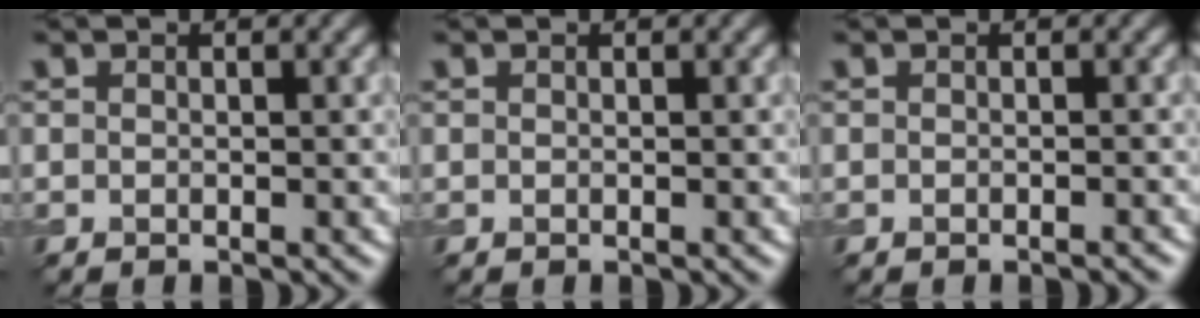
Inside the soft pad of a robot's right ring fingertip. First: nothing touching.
{"total": 0.0}
{"total": 0.6, "force": [-0.5, 0.1, 0.3], "torque": [-0.002, 0.001, -0.006]}